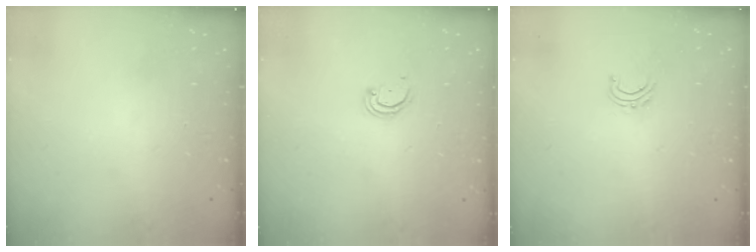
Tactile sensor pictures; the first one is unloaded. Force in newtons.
{"total": 2.4, "press": 2.4, "slide": 0.2}
{"total": 4.3, "press": 4.3, "slide": 0.3}